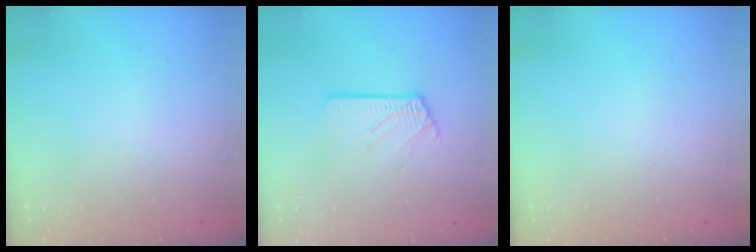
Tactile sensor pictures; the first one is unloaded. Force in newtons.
{"total": 2.6, "press": 2.6, "slide": 0.3}
{"total": 0.0}